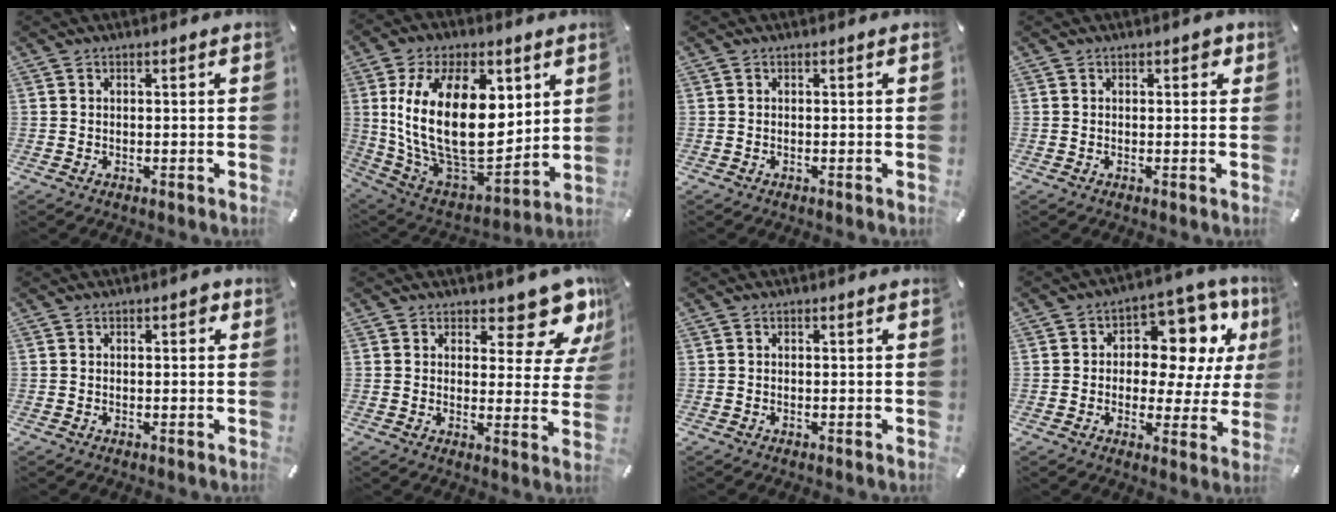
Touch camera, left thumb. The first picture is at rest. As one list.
[{"total": 27.1, "force": [5.8, 15.9, 21.1], "torque": [-0.411, -0.039, 0.105]}, {"total": 0.0}, {"total": 1.5, "force": [0.7, 0.9, 0.9], "torque": [-0.004, -0.001, 0.008]}, {"total": 1.5, "force": [0.3, 0.8, 1.2], "torque": [-0.006, -0.001, 0.000]}, {"total": 11.4, "force": [8.6, 4.5, 6.0], "torque": [-0.054, -0.077, 0.144]}, {"total": 0.0}, {"total": 12.7, "force": [5.0, 8.3, 8.2], "torque": [-0.106, -0.041, 0.086]}]